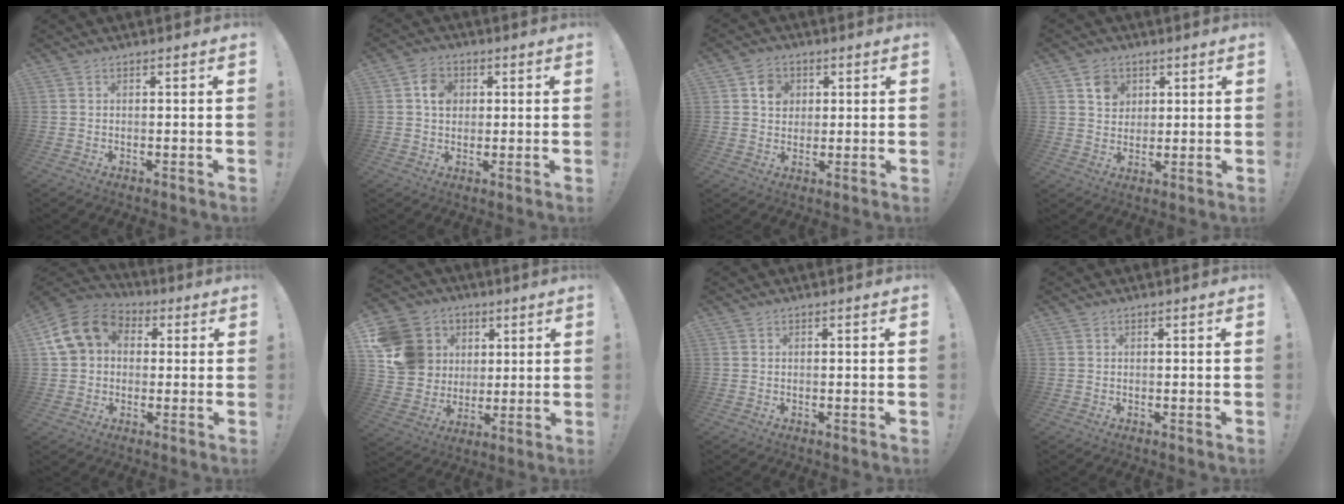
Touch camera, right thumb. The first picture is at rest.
{"total": 6.1, "force": [1.3, 5.0, 3.4], "torque": [-0.042, 0.004, 0.022]}
{"total": 6.1, "force": [2.0, 5.3, 2.3], "torque": [-0.028, -0.001, 0.036]}
{"total": 7.0, "force": [3.3, 5.8, 2.0], "torque": [-0.021, -0.015, 0.061]}
{"total": 14.2, "force": [3.6, 11.5, 7.5], "torque": [-0.126, 0.001, 0.073]}
{"total": 17.2, "force": [4.4, 15.4, 6.1], "torque": [-0.102, -0.005, 0.117]}
{"total": 0.0}
{"total": 0.0}